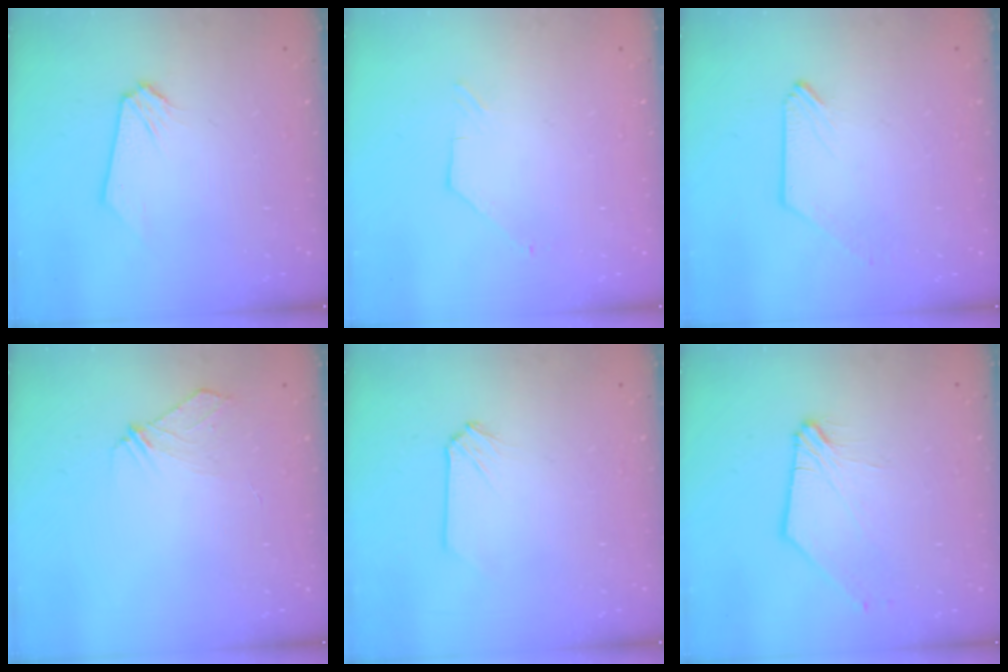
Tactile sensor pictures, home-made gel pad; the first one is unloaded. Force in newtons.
{"total": 0.7, "press": 0.7, "slide": 0.2}
{"total": 0.0}
{"total": 4.6, "press": 4.5, "slide": 0.8}
{"total": 0.0}
{"total": 2.3, "press": 2.3, "slide": 0.2}